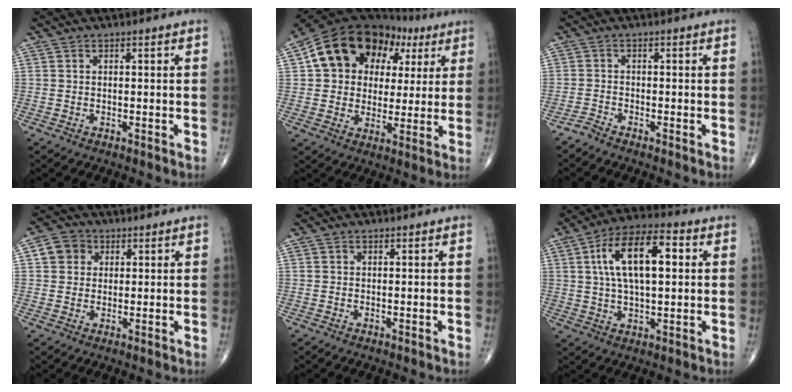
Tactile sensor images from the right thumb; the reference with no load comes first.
{"total": 19.3, "force": [6.4, 14.6, 10.9], "torque": [-0.142, 0.024, 0.107]}
{"total": 1.4, "force": [-1.4, 0.0, 0.4], "torque": [-0.013, -0.005, -0.035]}
{"total": 5.3, "force": [1.6, 4.7, 1.9], "torque": [-0.015, 0.004, 0.021]}
{"total": 0.0}
{"total": 15.5, "force": [3.5, 7.0, 13.4], "torque": [-0.223, 0.017, 0.054]}